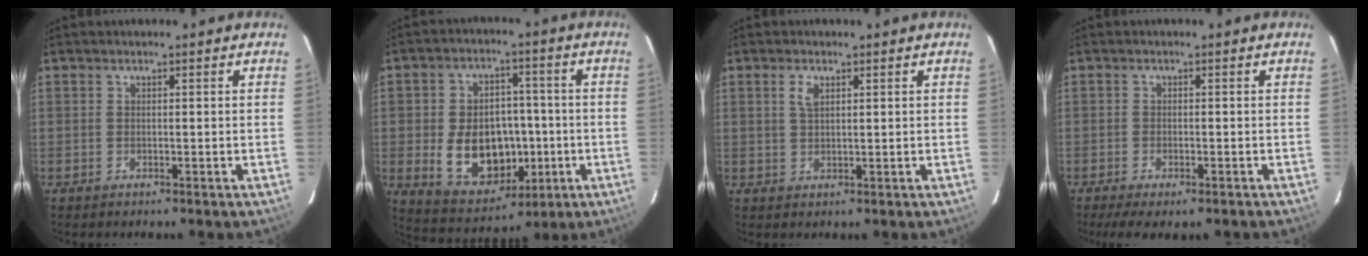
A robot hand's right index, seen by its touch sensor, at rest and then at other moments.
{"total": 14.7, "force": [-2.5, 10.6, 9.9], "torque": [-0.205, 0.008, -0.013]}
{"total": 2.3, "force": [1.0, 1.1, 1.7], "torque": [-0.034, 0.003, 0.019]}
{"total": 6.1, "force": [-4.4, 1.6, 3.9], "torque": [-0.089, -0.028, -0.070]}